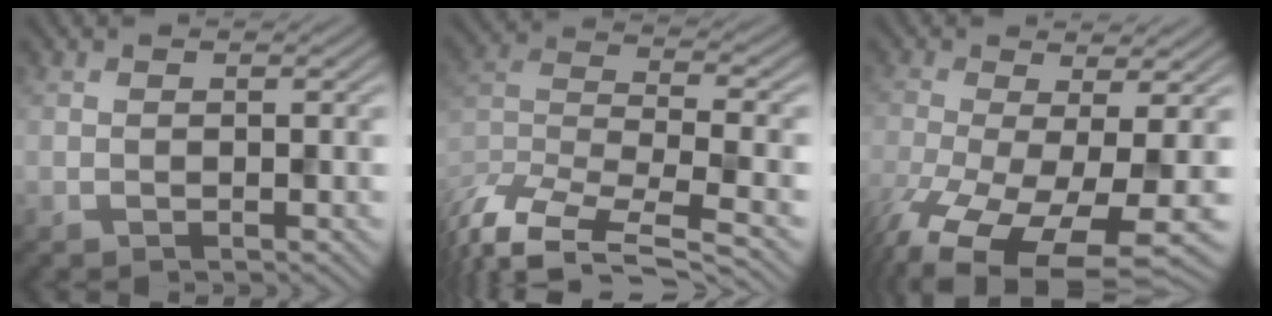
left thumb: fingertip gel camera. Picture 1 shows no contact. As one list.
[{"total": 13.3, "force": [-10.3, 4.1, 7.3], "torque": [-0.169, -0.016, -0.170]}, {"total": 11.4, "force": [-5.4, 3.5, 9.4], "torque": [-0.201, -0.031, -0.088]}]